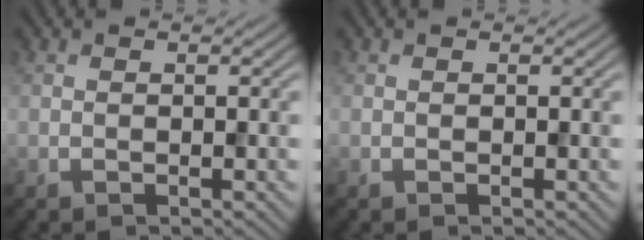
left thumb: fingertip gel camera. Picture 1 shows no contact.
{"total": 0.0}